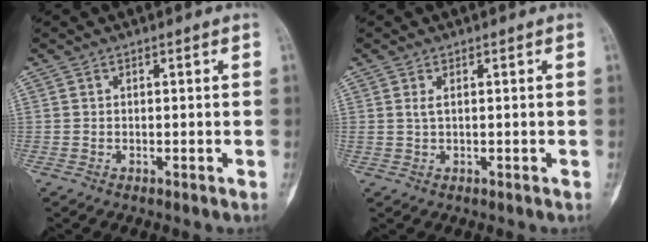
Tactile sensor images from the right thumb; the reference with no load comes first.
{"total": 1.1, "force": [0.4, 0.4, 1.0], "torque": [-0.026, 0.004, 0.011]}